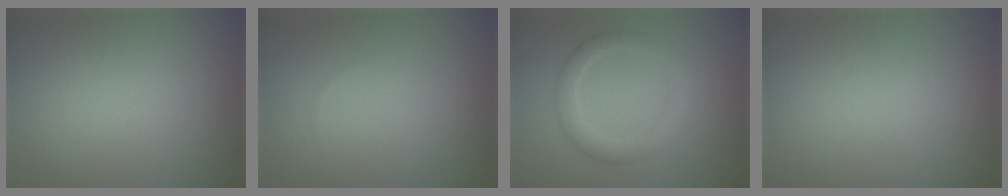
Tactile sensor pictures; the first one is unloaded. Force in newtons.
{"total": 0.0}
{"total": 2.7, "press": 2.7, "slide": 0.3}
{"total": 0.0}